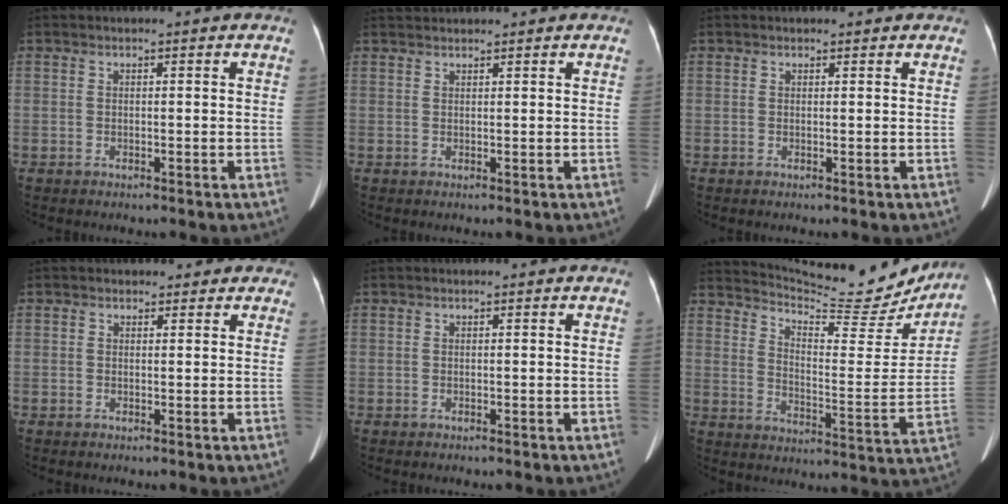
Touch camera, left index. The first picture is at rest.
{"total": 3.0, "force": [2.9, 0.0, 0.7], "torque": [-0.007, 0.023, 0.047]}
{"total": 1.8, "force": [1.6, 0.6, 0.5], "torque": [-0.007, 0.005, 0.016]}
{"total": 2.6, "force": [1.7, 1.9, -0.4], "torque": [0.030, -0.005, 0.008]}
{"total": 0.0}
{"total": 19.4, "force": [18.5, 2.5, 5.0], "torque": [-0.077, -0.061, 0.249]}